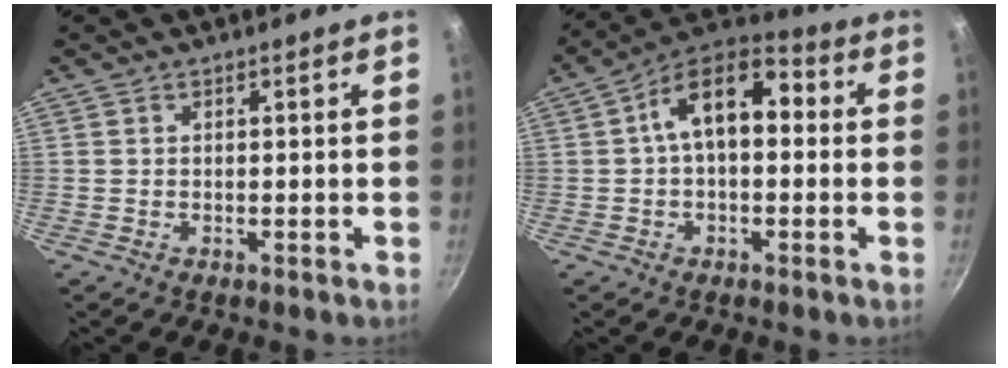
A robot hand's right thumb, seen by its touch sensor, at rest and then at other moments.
{"total": 13.0, "force": [1.6, 7.6, 10.4], "torque": [-0.139, 0.039, 0.006]}